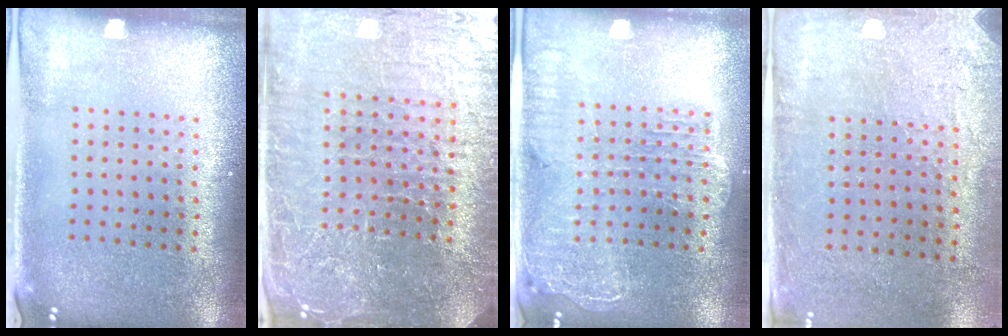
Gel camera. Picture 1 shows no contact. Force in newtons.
{"total": 6.2, "press": 5.5, "slide": 2.8}
{"total": 2.1, "press": 1.9, "slide": 0.9}
{"total": 2.8, "press": 2.3, "slide": 1.6}